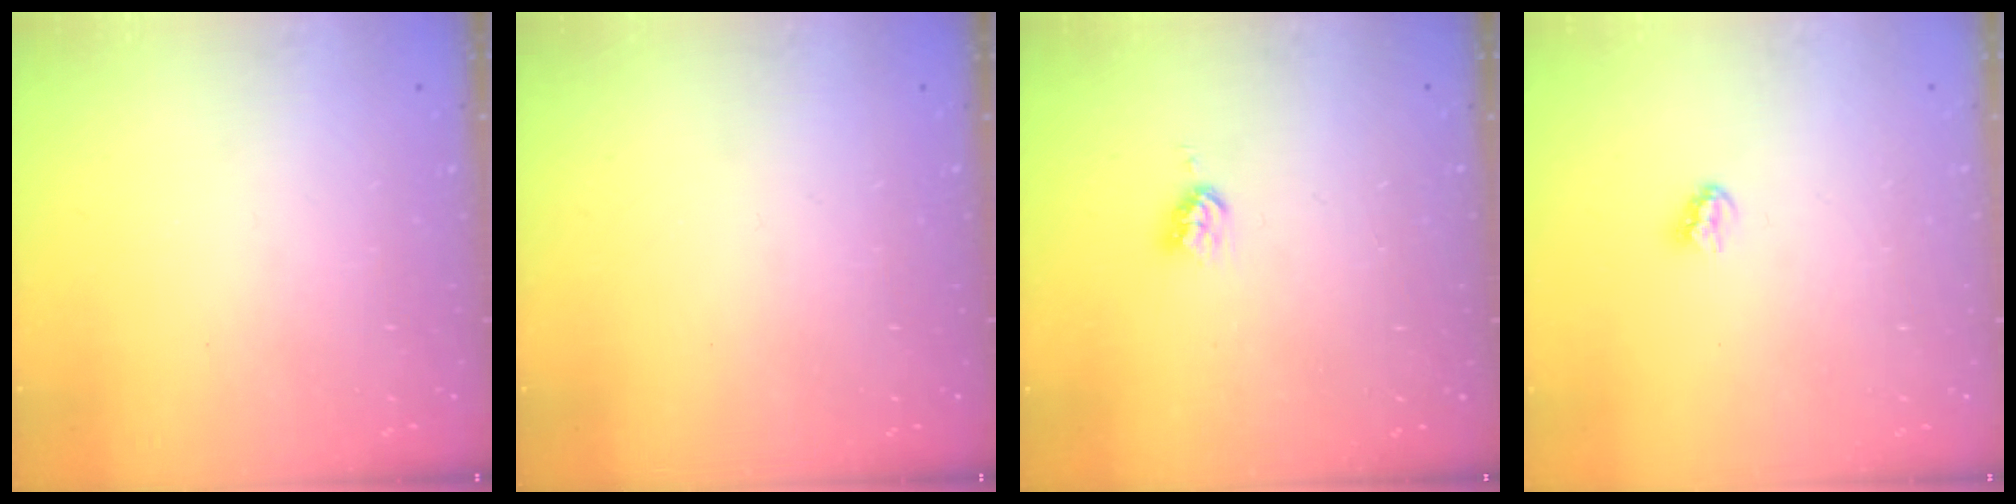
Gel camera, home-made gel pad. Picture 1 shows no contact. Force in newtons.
{"total": 0.0}
{"total": 3.7, "press": 3.7, "slide": 0.5}
{"total": 3.1, "press": 3.1, "slide": 0.2}